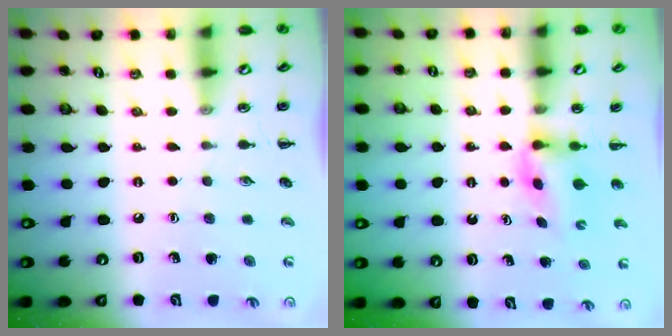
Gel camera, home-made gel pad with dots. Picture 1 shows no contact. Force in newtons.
{"total": 2.9, "press": 2.7, "slide": 1.0}